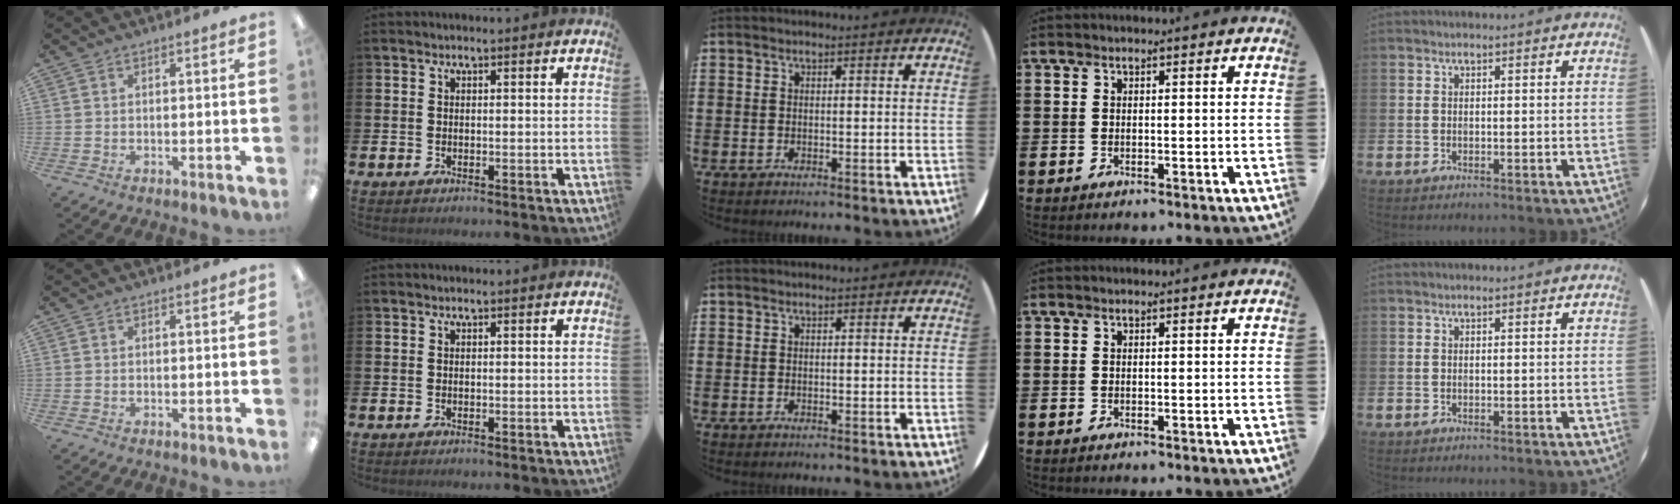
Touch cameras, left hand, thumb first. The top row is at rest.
{}